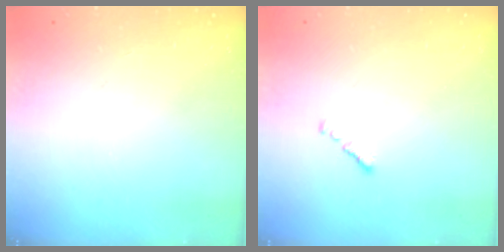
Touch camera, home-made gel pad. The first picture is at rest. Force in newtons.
{"total": 0.7, "press": 0.6, "slide": 0.4}